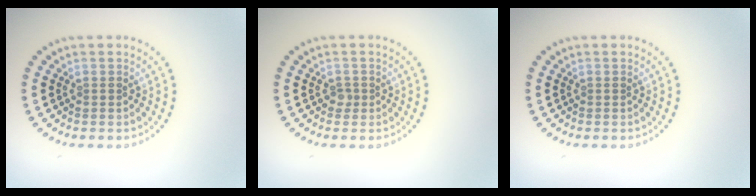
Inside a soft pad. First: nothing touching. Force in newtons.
{"total": 0.7, "press": 0.6, "slide": 0.5}
{"total": 0.0}